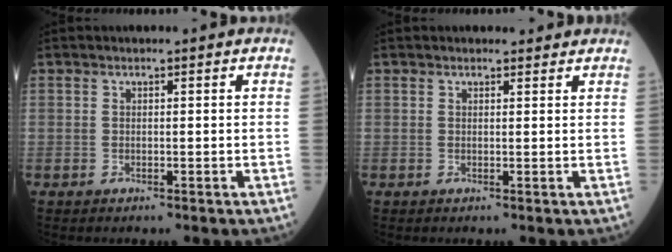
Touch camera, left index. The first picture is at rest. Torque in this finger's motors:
{"motor_torque": [0.04, -0.04, 0.01, 0.01]}